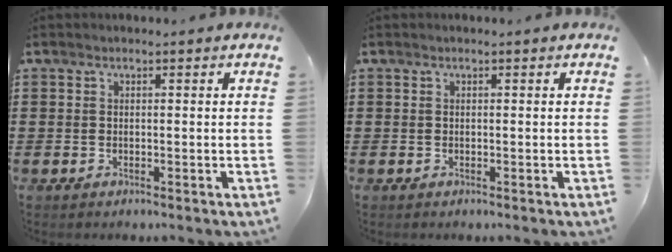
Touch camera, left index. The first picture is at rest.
{"total": 0.0}